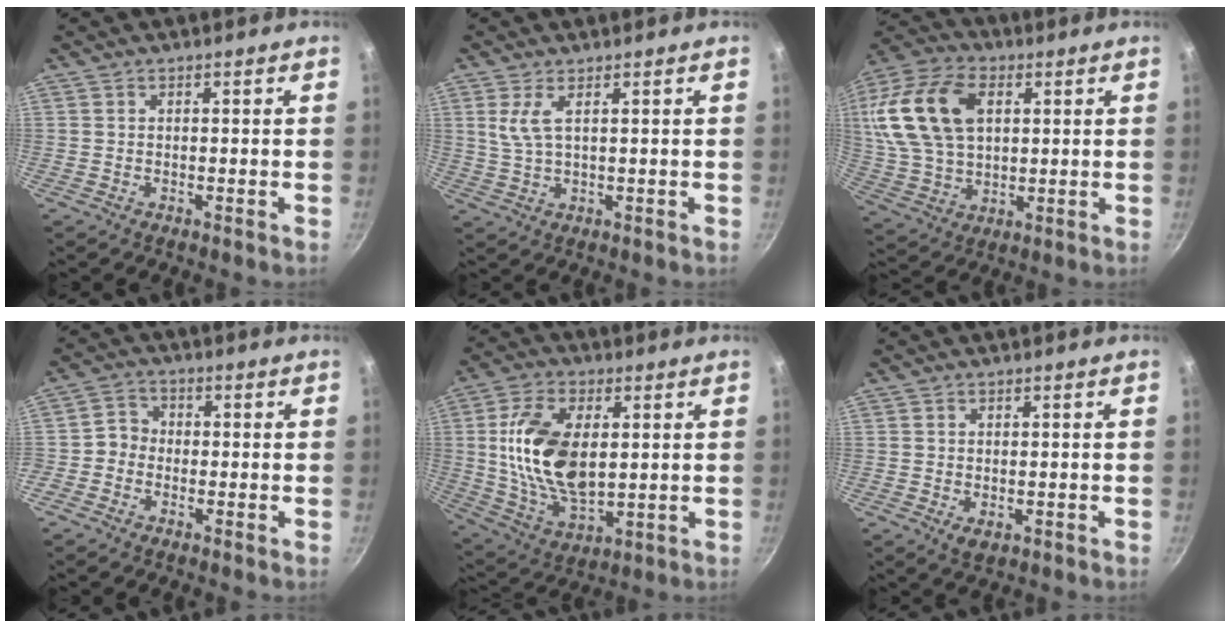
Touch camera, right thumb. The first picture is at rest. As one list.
[{"total": 4.3, "force": [1.6, 1.3, 3.8], "torque": [-0.085, -0.005, 0.035]}, {"total": 20.6, "force": [5.0, 13.1, 15.0], "torque": [-0.282, 0.004, 0.092]}, {"total": 3.6, "force": [-1.3, 3.2, 1.0], "torque": [0.004, 0.016, -0.036]}, {"total": 17.5, "force": [2.4, 9.9, 14.2], "torque": [-0.253, -0.007, 0.051]}, {"total": 2.5, "force": [-0.5, 1.6, 1.8], "torque": [-0.028, -0.006, -0.004]}]